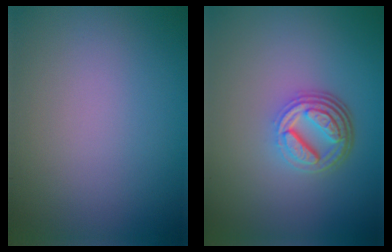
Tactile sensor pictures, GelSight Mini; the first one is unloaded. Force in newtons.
{"total": 4.9, "press": 3.6, "slide": 3.4}